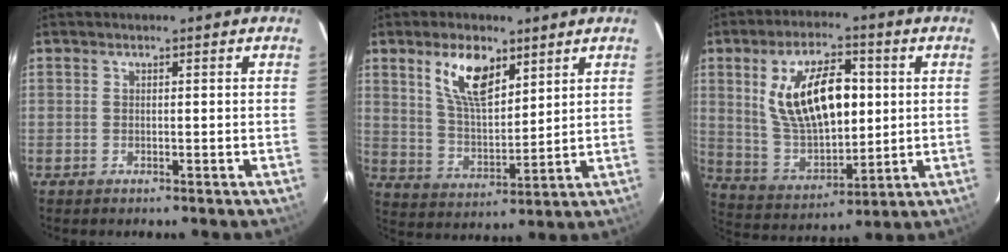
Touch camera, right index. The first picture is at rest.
{"total": 10.5, "force": [5.9, 4.7, 7.3], "torque": [-0.134, 0.009, 0.120]}
{"total": 17.0, "force": [3.8, 8.3, 14.4], "torque": [-0.263, 0.008, 0.086]}